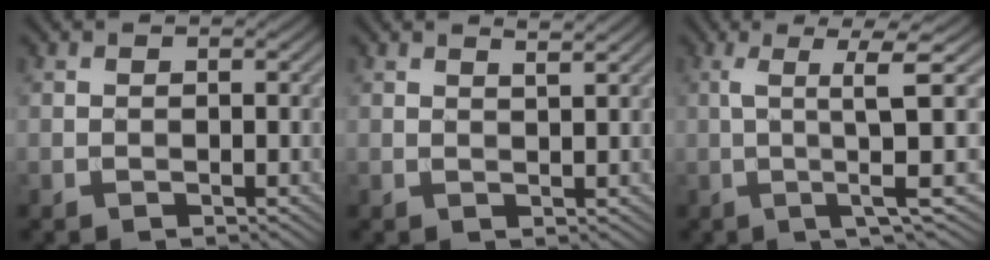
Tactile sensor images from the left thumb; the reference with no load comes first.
{"total": 1.6, "force": [1.3, 0.1, 0.9], "torque": [-0.019, 0.000, 0.020]}
{"total": 6.7, "force": [0.1, 0.3, 6.7], "torque": [-0.131, 0.009, 0.002]}